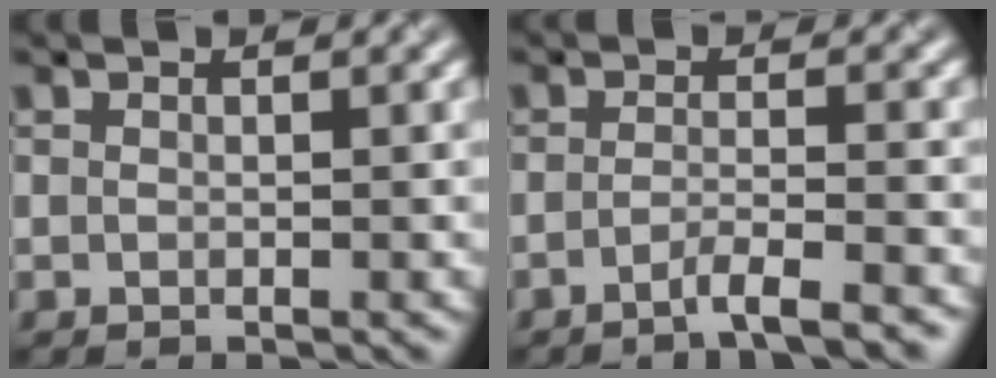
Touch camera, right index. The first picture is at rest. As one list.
[{"total": 3.0, "force": [-2.0, 0.5, 2.1], "torque": [-0.030, 0.005, -0.046]}]